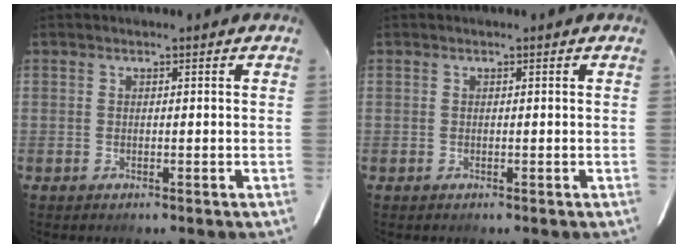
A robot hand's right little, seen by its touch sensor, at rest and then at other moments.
{"total": 0.0}